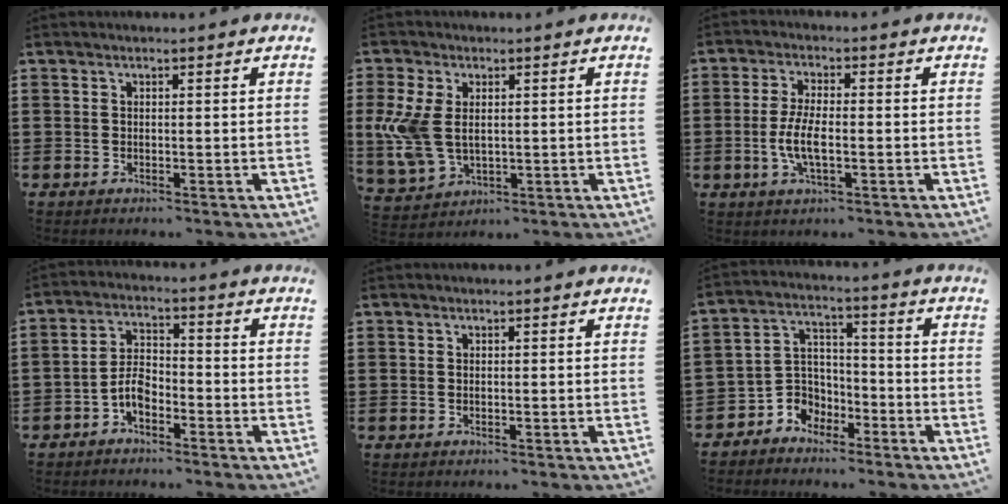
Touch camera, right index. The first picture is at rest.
{"total": 8.0, "force": [0.6, 5.1, 6.1], "torque": [-0.160, 0.000, 0.008]}
{"total": 5.4, "force": [-1.2, 1.7, 4.9], "torque": [-0.113, -0.005, -0.029]}
{"total": 4.5, "force": [-2.4, 2.4, 3.0], "torque": [-0.076, 0.003, -0.052]}
{"total": 0.0}
{"total": 4.7, "force": [-2.9, 3.7, -0.5], "torque": [-0.017, 0.001, -0.063]}